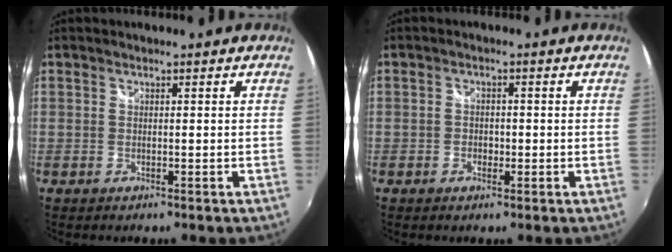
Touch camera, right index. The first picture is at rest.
{"total": 2.0, "force": [-0.6, 1.7, 0.9], "torque": [-0.015, 0.001, -0.011]}